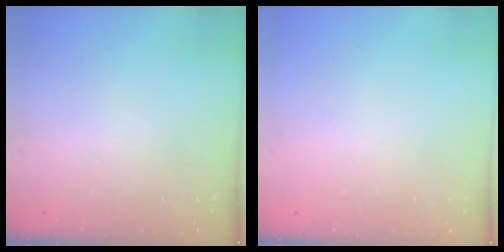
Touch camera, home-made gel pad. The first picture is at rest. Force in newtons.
{"total": 0.9, "press": 0.9, "slide": 0.0}